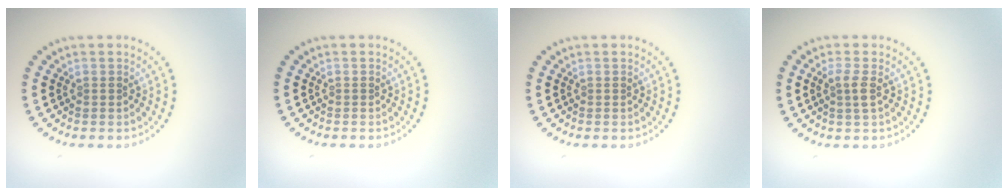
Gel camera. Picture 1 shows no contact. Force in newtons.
{"total": 0.0}
{"total": 0.0}
{"total": 1.6, "press": 1.4, "slide": 0.8}